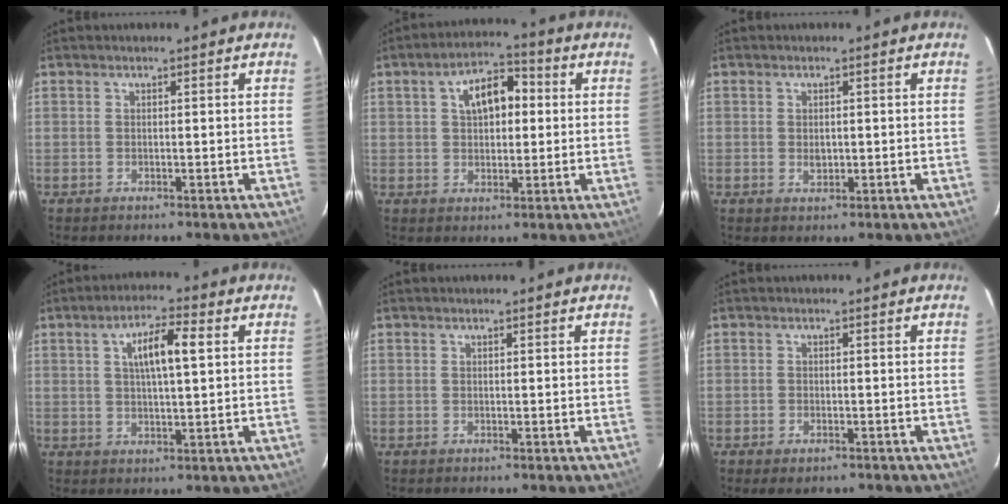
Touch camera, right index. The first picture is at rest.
{"total": 8.5, "force": [1.9, 5.0, 6.6], "torque": [-0.106, 0.031, 0.034]}
{"total": 1.9, "force": [-0.1, 1.4, 1.2], "torque": [-0.019, 0.001, -0.001]}
{"total": 7.5, "force": [2.1, 1.8, 6.9], "torque": [-0.121, 0.011, 0.039]}
{"total": 0.0}
{"total": 1.1, "force": [-0.7, 0.7, 0.5], "torque": [-0.010, -0.002, -0.013]}